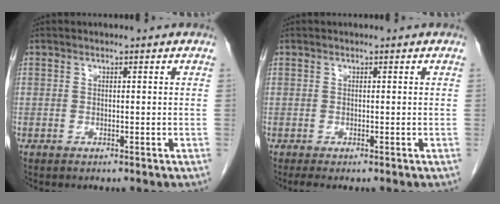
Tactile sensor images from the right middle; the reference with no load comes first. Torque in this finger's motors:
{"motor_torque": [0.14, -0.05, -0.01, 0.00]}